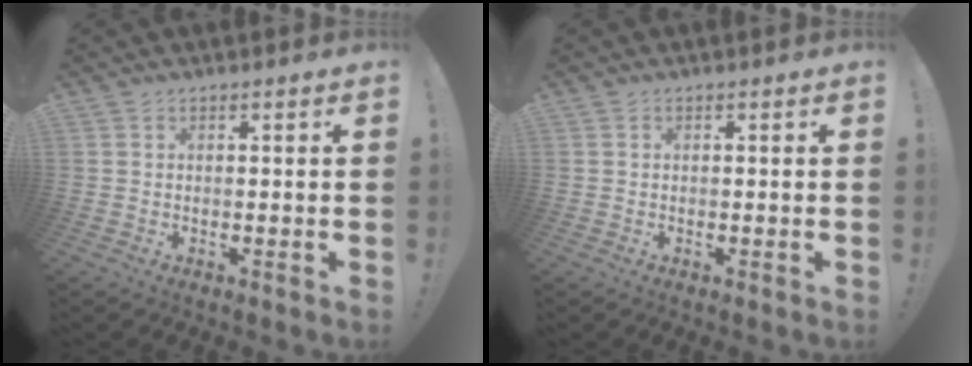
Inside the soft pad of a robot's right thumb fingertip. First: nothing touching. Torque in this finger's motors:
{"motor_torque": [-0.01, 0.04, 0.24, -0.14, -0.06]}